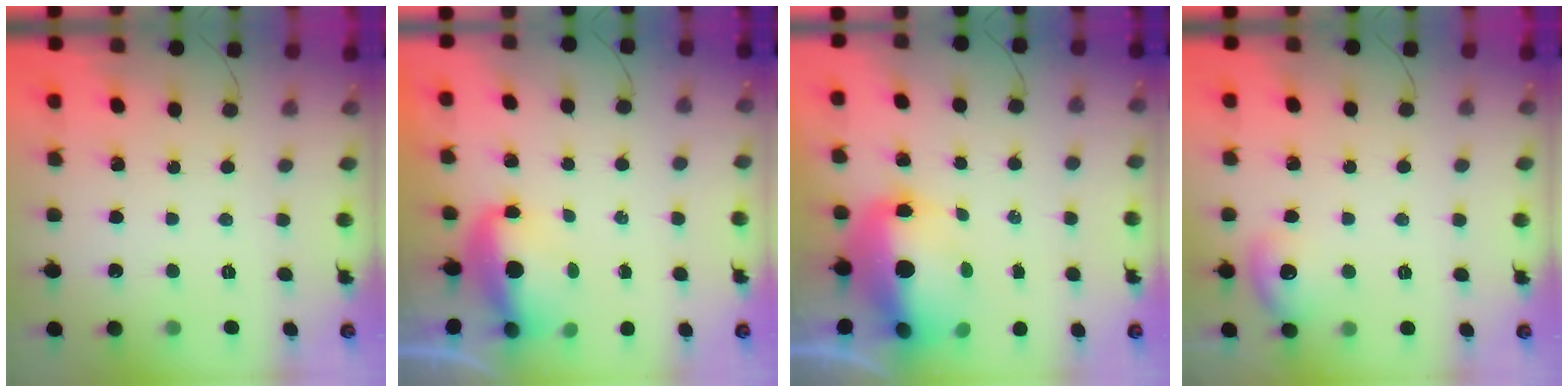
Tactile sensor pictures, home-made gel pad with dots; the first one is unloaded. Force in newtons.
{"total": 5.3, "press": 5.3, "slide": 0.6}
{"total": 16.6, "press": 14.5, "slide": 8.2}
{"total": 7.7, "press": 7.6, "slide": 1.4}